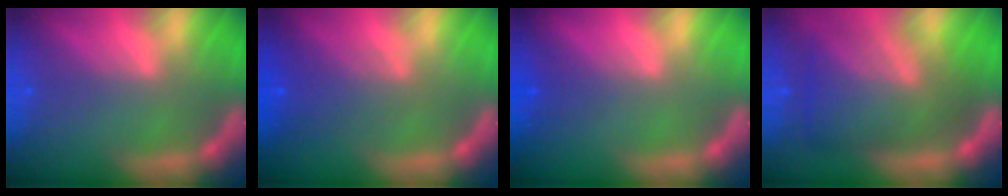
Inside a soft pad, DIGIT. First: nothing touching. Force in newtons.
{"total": 3.6}
{"total": 1.5}
{"total": 8.6}